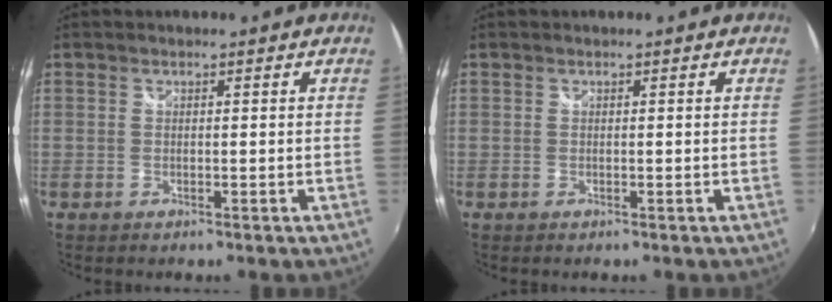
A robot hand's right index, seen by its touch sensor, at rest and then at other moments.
{"total": 0.0}